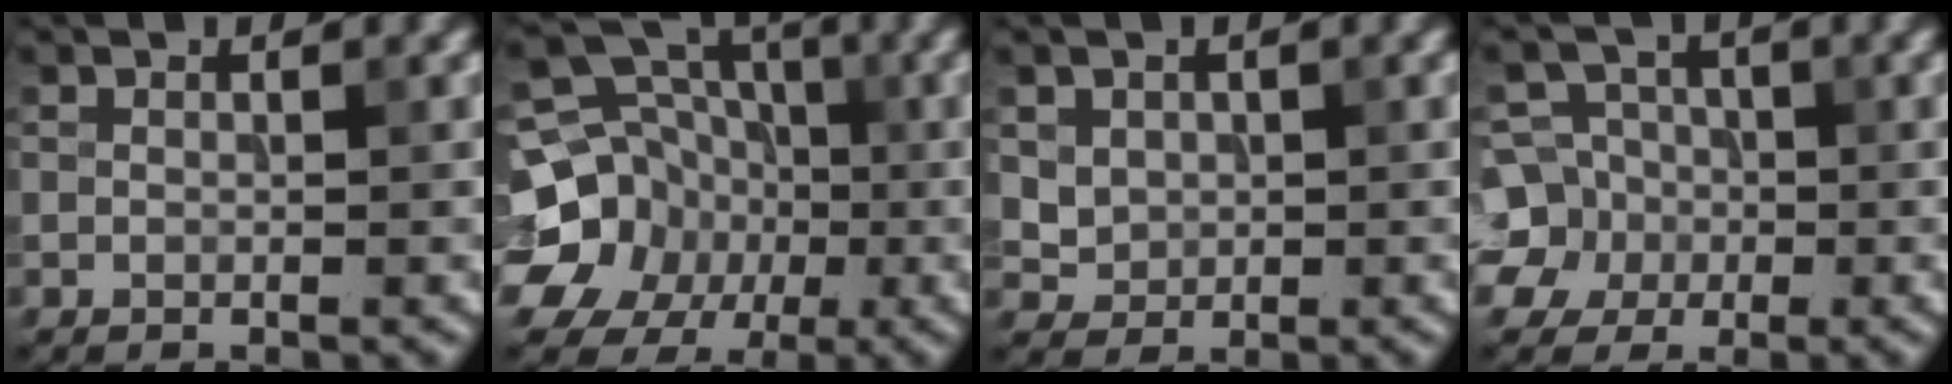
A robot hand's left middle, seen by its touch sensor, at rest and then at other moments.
{"total": 13.6, "force": [-3.7, 12.2, 4.9], "torque": [-0.113, 0.004, -0.079]}
{"total": 2.0, "force": [0.4, 1.8, 0.7], "torque": [-0.013, -0.007, 0.016]}
{"total": 6.5, "force": [-1.5, 6.1, 1.6], "torque": [-0.026, 0.017, -0.055]}